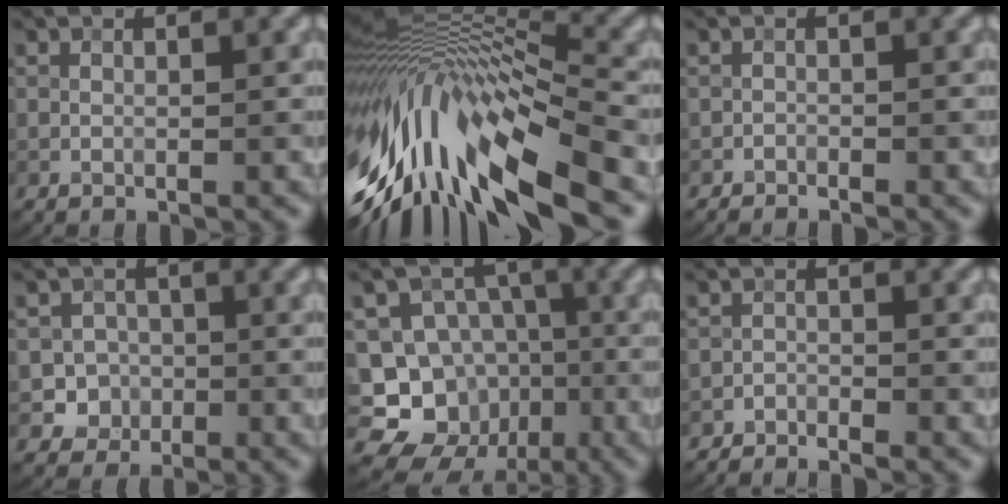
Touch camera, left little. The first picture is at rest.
{"total": 13.9, "force": [-5.0, 5.0, 11.9], "torque": [-0.238, 0.014, -0.087]}
{"total": 0.9, "force": [-0.9, 0.1, -0.1], "torque": [0.005, 0.001, -0.019]}
{"total": 2.9, "force": [-0.9, 2.7, 0.5], "torque": [0.015, 0.005, -0.026]}
{"total": 13.2, "force": [-5.5, 11.4, 3.8], "torque": [-0.066, -0.003, -0.094]}
{"total": 2.1, "force": [-2.1, 0.2, 0.0], "torque": [-0.001, 0.002, -0.042]}